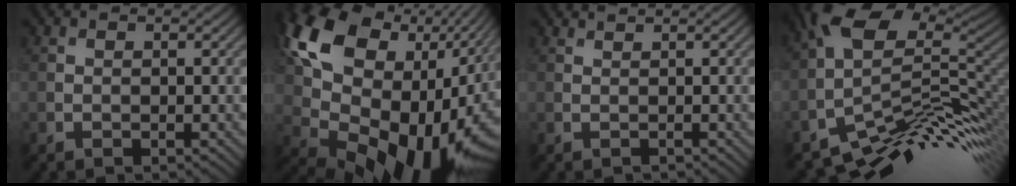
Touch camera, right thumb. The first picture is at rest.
{"total": 19.5, "force": [3.7, 14.0, 13.1], "torque": [-0.241, -0.031, 0.109]}
{"total": 0.9, "force": [0.5, -0.5, -0.6], "torque": [0.007, 0.003, 0.009]}
{"total": 10.5, "force": [-2.6, 4.8, 9.0], "torque": [-0.154, -0.009, -0.025]}